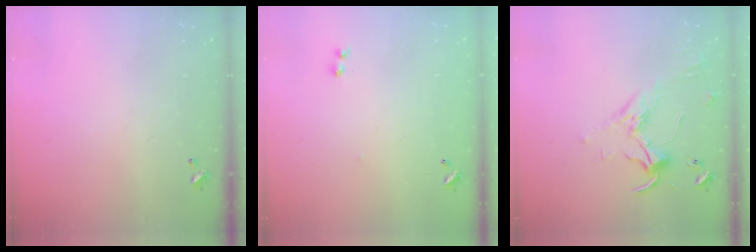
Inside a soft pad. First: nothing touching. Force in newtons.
{"total": 7.7, "press": 7.6, "slide": 0.7}
{"total": 1.7, "press": 1.6, "slide": 0.4}